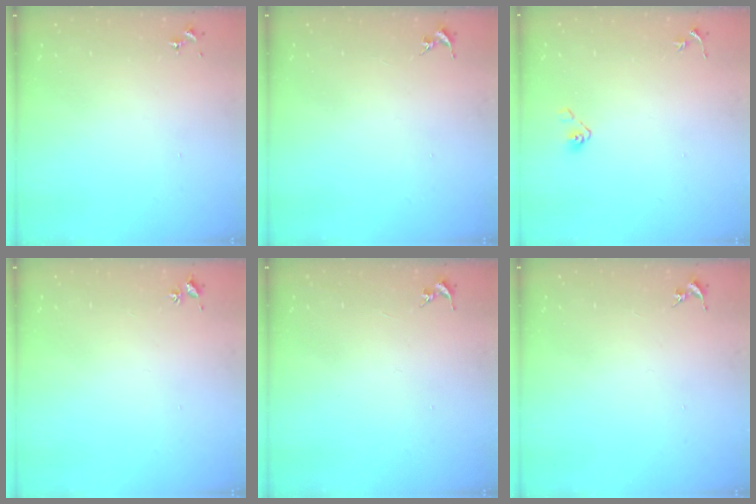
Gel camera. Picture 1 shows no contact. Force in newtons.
{"total": 0.0}
{"total": 5.0, "press": 4.4, "slide": 2.3}
{"total": 2.0, "press": 2.0, "slide": 0.3}
{"total": 0.0}
{"total": 0.0}